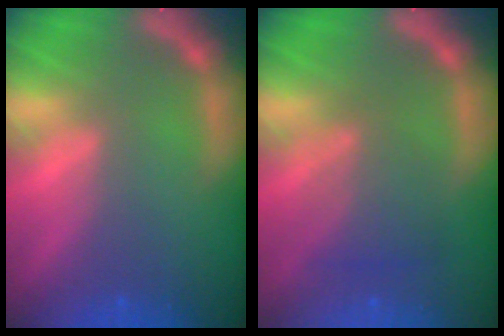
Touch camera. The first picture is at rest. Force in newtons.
{"total": 4.0}